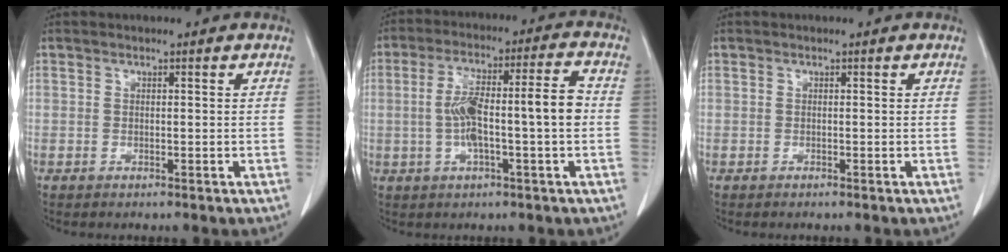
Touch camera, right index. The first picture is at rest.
{"total": 11.0, "force": [-0.9, 1.0, 10.9], "torque": [-0.195, 0.027, -0.016]}
{"total": 0.0}